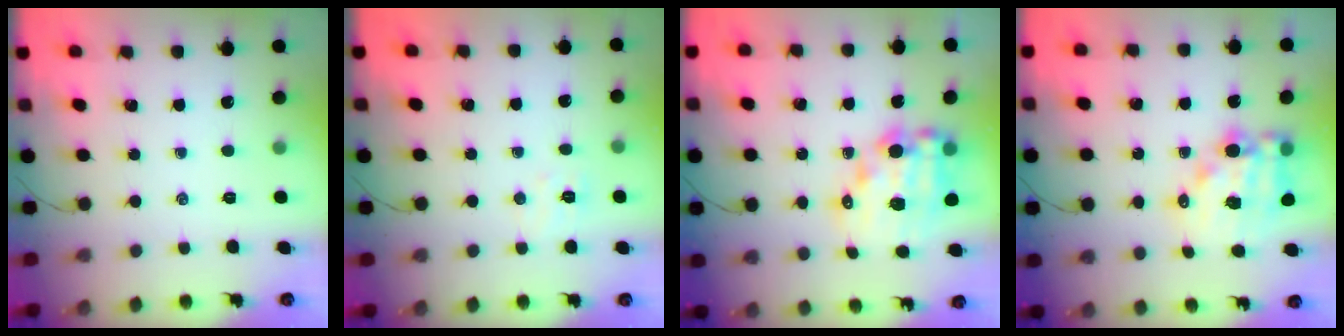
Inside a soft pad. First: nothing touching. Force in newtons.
{"total": 4.6, "press": 4.5, "slide": 1.0}
{"total": 14.6, "press": 14.3, "slide": 3.2}
{"total": 13.9, "press": 13.5, "slide": 3.5}